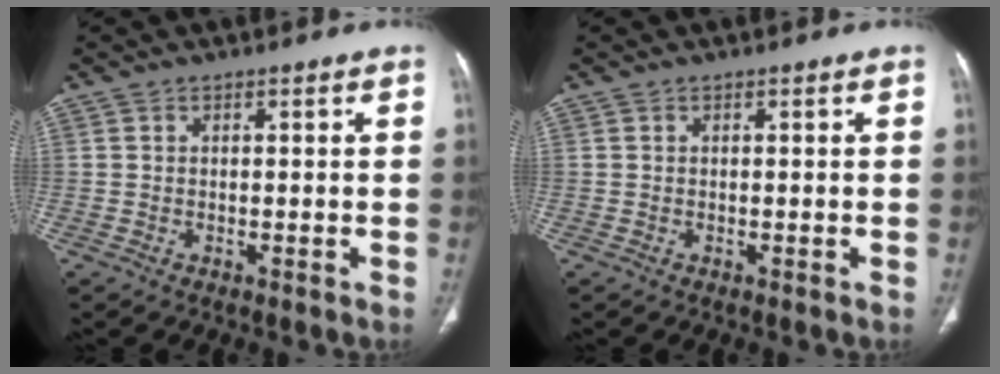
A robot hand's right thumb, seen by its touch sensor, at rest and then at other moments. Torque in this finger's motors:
{"motor_torque": [-0.06, -0.06, 0.19, 0.16, 0.01]}